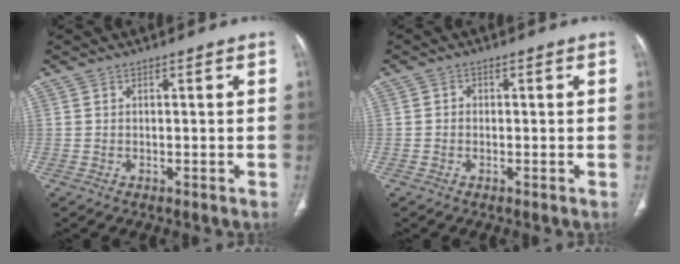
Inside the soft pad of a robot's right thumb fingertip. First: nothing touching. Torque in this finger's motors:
{"motor_torque": [-0.31, 0.10, -0.10, -0.64, -0.01]}